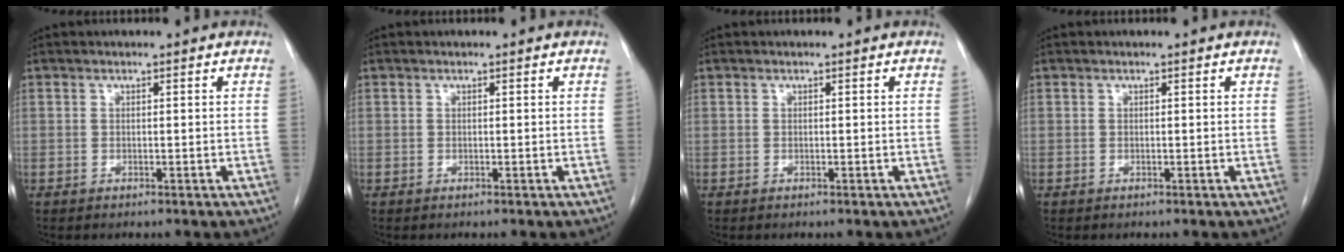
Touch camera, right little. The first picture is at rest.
{"total": 0.0}
{"total": 0.0}
{"total": 0.0}